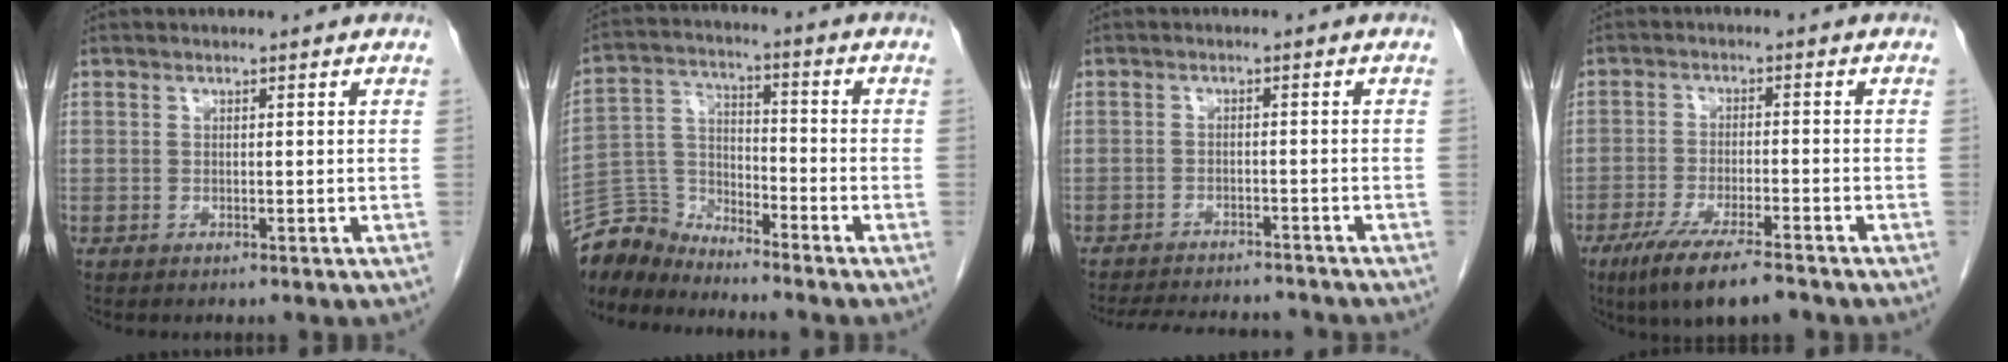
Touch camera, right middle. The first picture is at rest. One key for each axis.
{"total": 7.7, "fx": -7.6, "fy": 1.3, "fz": -0.3, "tx": -0.005, "ty": 0.015, "tz": -0.154}
{"total": 13.0, "fx": -11.9, "fy": 3.0, "fz": 4.4, "tx": -0.087, "ty": -0.003, "tz": -0.156}
{"total": 9.9, "fx": -7.0, "fy": 1.8, "fz": 6.8, "tx": -0.121, "ty": -0.022, "tz": -0.113}